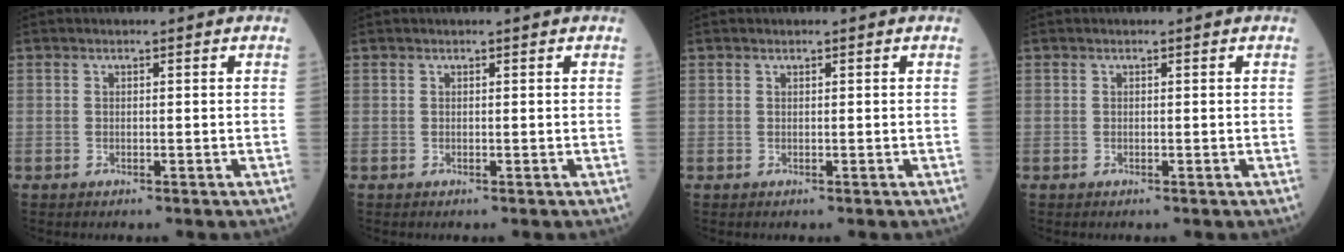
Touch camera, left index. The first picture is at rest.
{"total": 0.0}
{"total": 0.0}
{"total": 0.0}